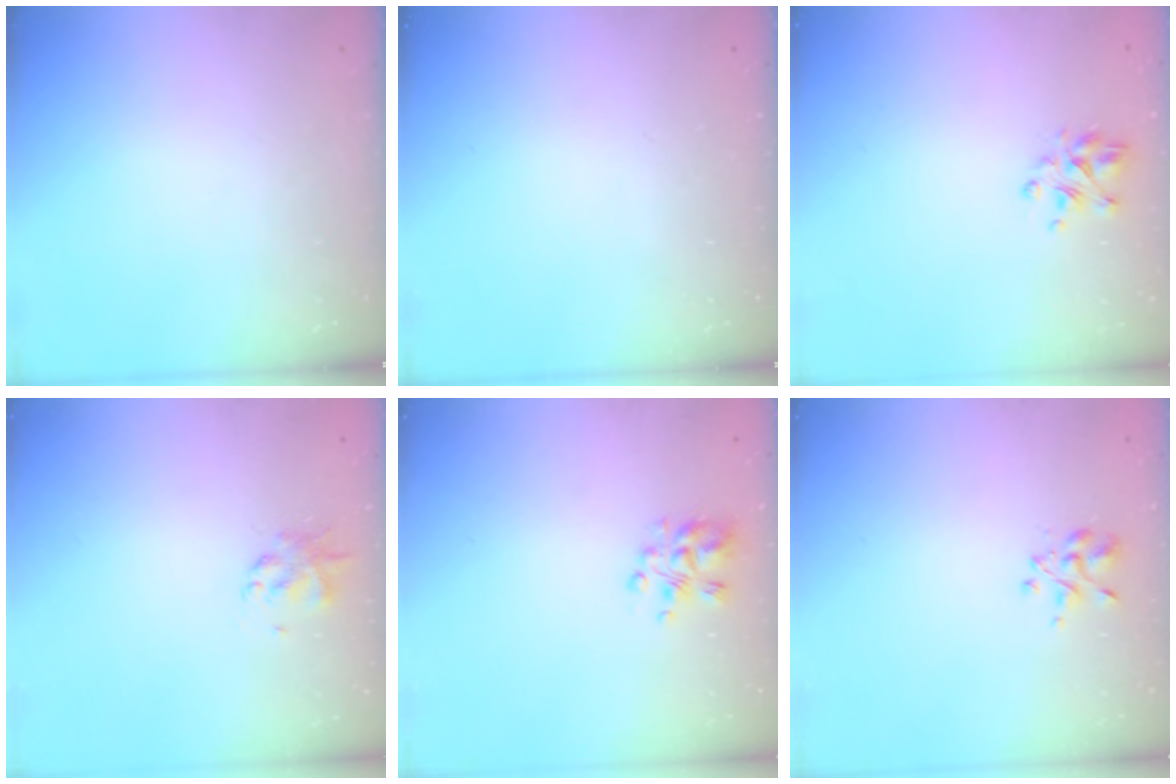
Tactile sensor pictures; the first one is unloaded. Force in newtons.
{"total": 0.0}
{"total": 4.7, "press": 4.3, "slide": 1.9}
{"total": 1.9, "press": 1.9, "slide": 0.4}
{"total": 5.5, "press": 5.4, "slide": 0.9}
{"total": 2.5, "press": 2.2, "slide": 1.0}